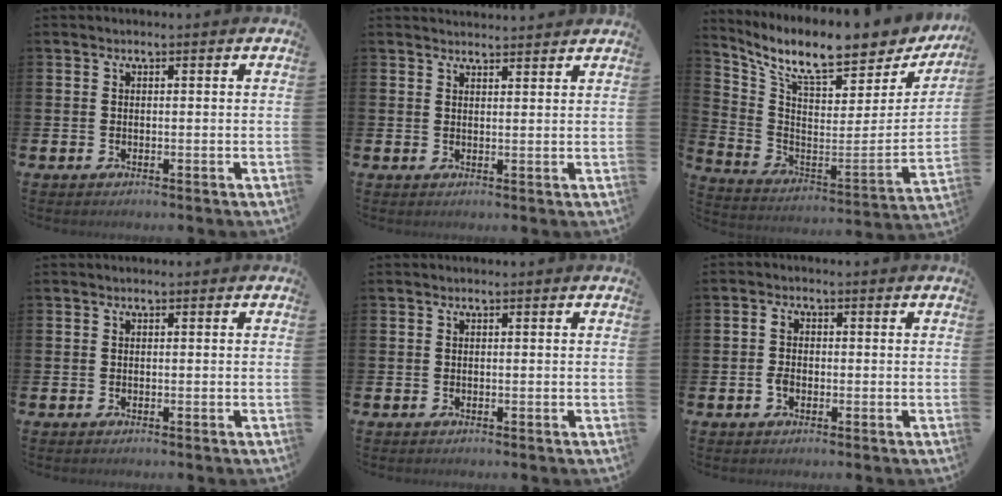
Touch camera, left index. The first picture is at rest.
{"total": 2.4, "force": [2.4, 0.1, -0.1], "torque": [0.009, -0.017, 0.040]}
{"total": 9.8, "force": [8.2, 2.3, 4.9], "torque": [-0.119, -0.069, 0.135]}
{"total": 0.0}
{"total": 0.0}
{"total": 2.6, "force": [-0.3, 1.8, 1.8], "torque": [-0.033, 0.007, -0.009]}